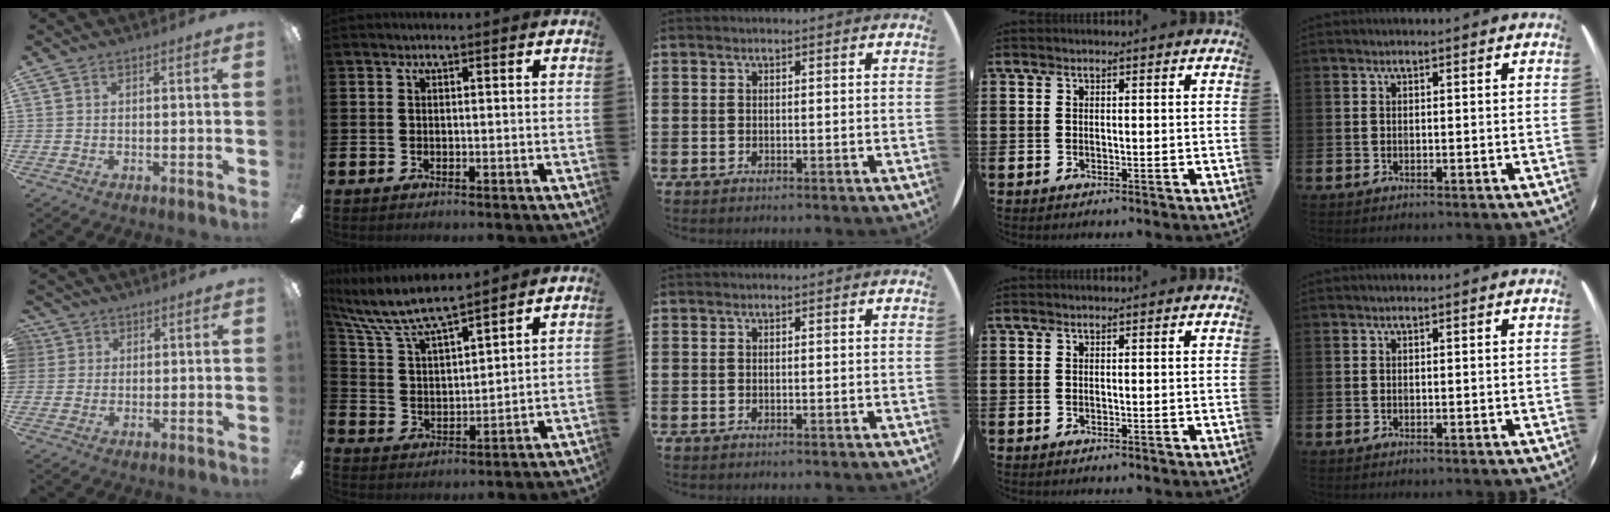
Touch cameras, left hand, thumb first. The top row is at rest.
{"thumb": {"total": 3.2, "force": [1.2, 2.9, 0.3], "torque": [-0.007, 0.008, 0.019]}, "index": {"total": 8.4, "force": [7.8, 1.3, 2.9], "torque": [-0.097, -0.046, 0.136]}}